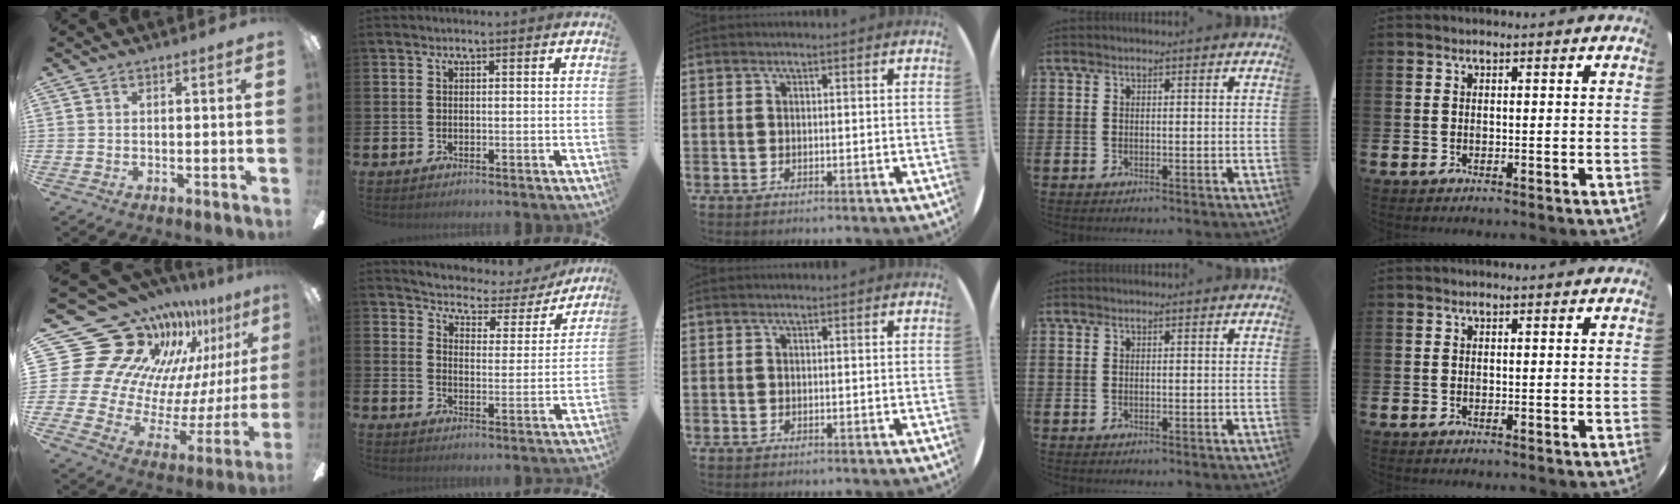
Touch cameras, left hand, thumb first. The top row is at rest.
{"thumb": {"total": 24.6, "force": [16.7, 15.0, 10.0], "torque": [-0.169, -0.157, 0.341]}, "index": {"total": 4.2, "force": [3.9, 1.4, 0.3], "torque": [-0.024, -0.041, 0.059]}}